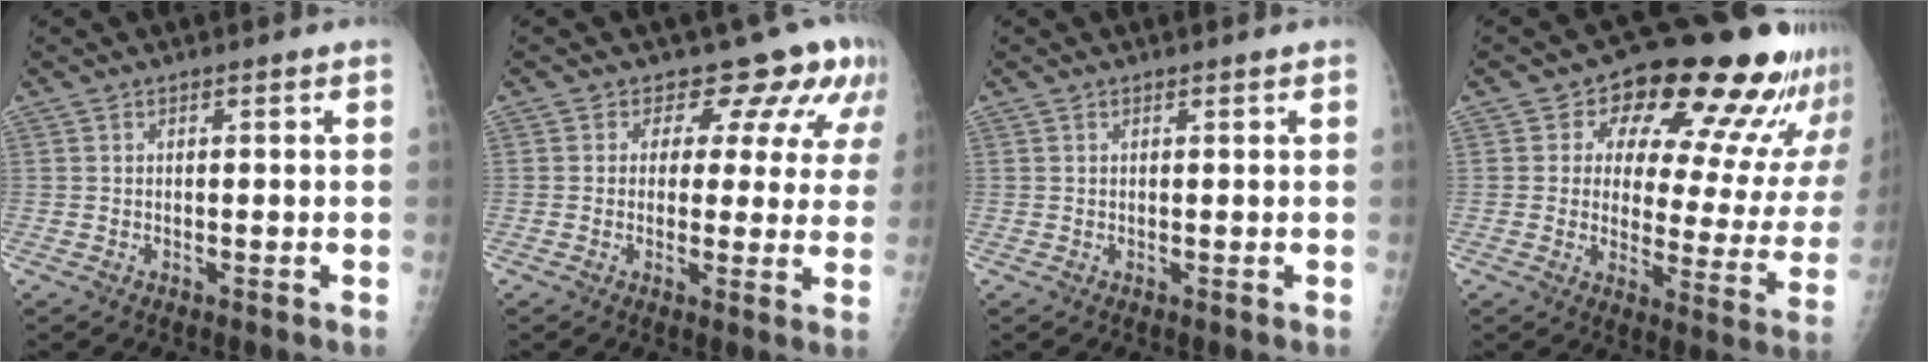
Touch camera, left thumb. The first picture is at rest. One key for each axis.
{"total": 9.2, "fx": 6.7, "fy": 5.5, "fz": 3.2, "tx": 0.007, "ty": -0.028, "tz": 0.055}
{"total": 0.6, "fx": 0.4, "fy": 0.1, "fz": 0.3, "tx": -0.005, "ty": -0.001, "tz": 0.007}
{"total": 21.2, "fx": 13.8, "fy": 9.8, "fz": 12.8, "tx": -0.116, "ty": -0.065, "tz": 0.167}